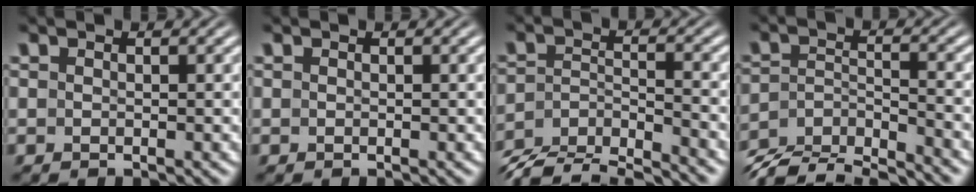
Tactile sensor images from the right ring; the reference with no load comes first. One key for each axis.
{"total": 0.0}
{"total": 7.8, "fx": -5.9, "fy": 3.8, "fz": 3.3, "tx": -0.060, "ty": -0.030, "tz": -0.093}
{"total": 7.2, "fx": -5.2, "fy": 3.5, "fz": 3.5, "tx": -0.064, "ty": -0.032, "tz": -0.080}